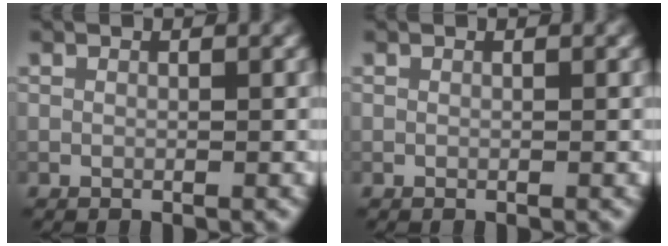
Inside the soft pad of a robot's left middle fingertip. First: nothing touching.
{"total": 0.0}